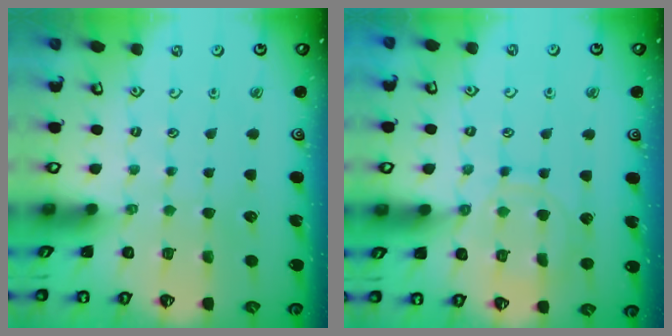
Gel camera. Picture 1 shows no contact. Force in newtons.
{"total": 10.5, "press": 10.5, "slide": 0.7}